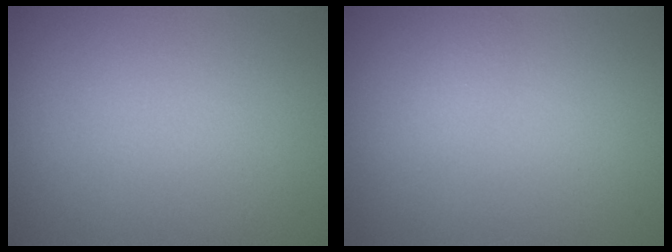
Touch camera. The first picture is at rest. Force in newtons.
{"total": 0.8, "press": 0.8, "slide": 0.0}